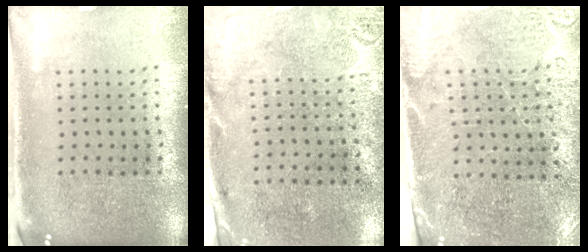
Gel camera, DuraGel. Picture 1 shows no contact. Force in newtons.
{"total": 2.7, "press": 2.2, "slide": 1.7}
{"total": 3.0, "press": 2.9, "slide": 1.0}